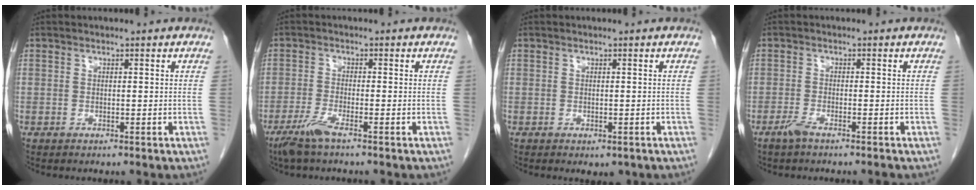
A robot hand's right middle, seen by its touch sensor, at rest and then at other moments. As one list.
[{"total": 4.0, "force": [-2.8, 0.1, 2.9], "torque": [-0.066, -0.011, -0.059]}, {"total": 1.2, "force": [-0.6, 0.8, 0.8], "torque": [-0.009, -0.002, 0.000]}, {"total": 2.2, "force": [-1.8, 0.0, 1.3], "torque": [-0.033, -0.003, -0.038]}]